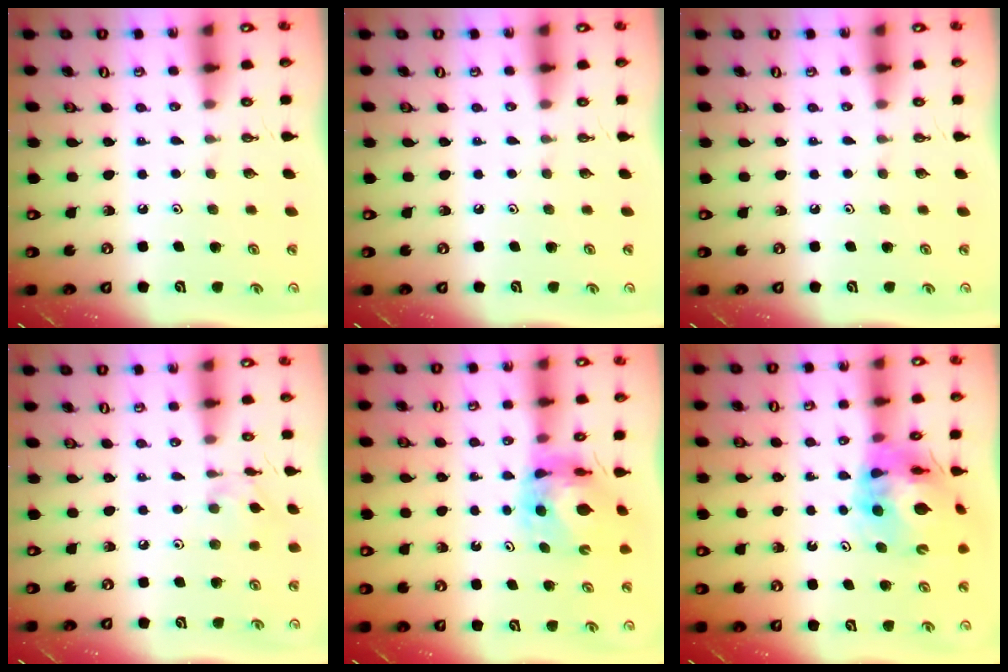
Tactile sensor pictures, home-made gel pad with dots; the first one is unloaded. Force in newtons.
{"total": 0.0}
{"total": 0.0}
{"total": 4.2, "press": 4.2, "slide": 0.4}
{"total": 9.5, "press": 9.5, "slide": 0.9}
{"total": 15.7, "press": 15.6, "slide": 1.7}